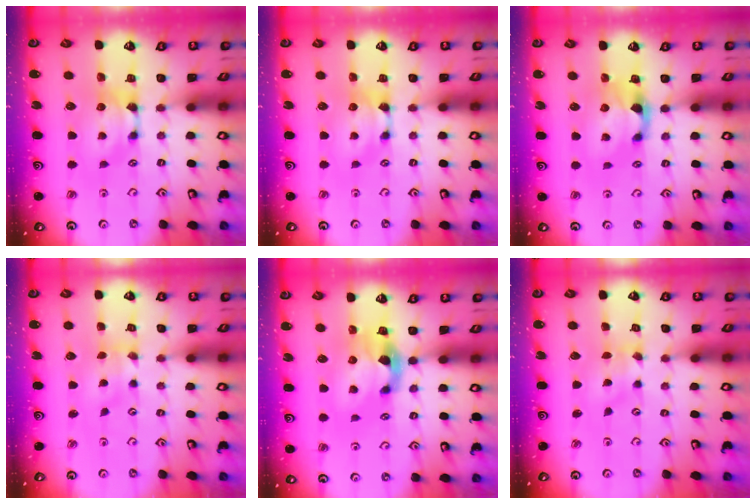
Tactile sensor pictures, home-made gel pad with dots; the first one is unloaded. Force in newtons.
{"total": 0.0}
{"total": 2.2, "press": 1.8, "slide": 1.1}
{"total": 1.4, "press": 1.0, "slide": 0.9}
{"total": 2.8, "press": 2.5, "slide": 1.3}
{"total": 1.7, "press": 1.3, "slide": 1.0}